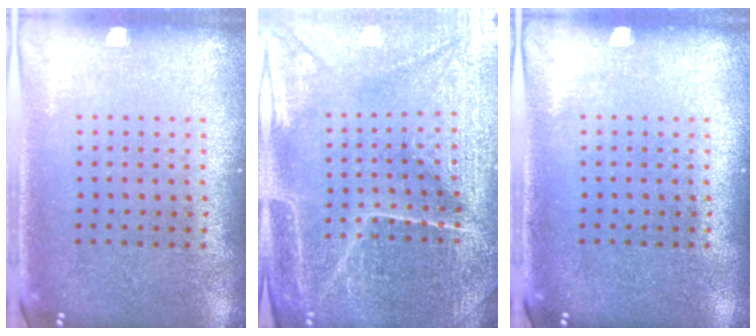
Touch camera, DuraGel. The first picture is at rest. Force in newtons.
{"total": 4.3, "press": 4.2, "slide": 1.0}
{"total": 0.0}